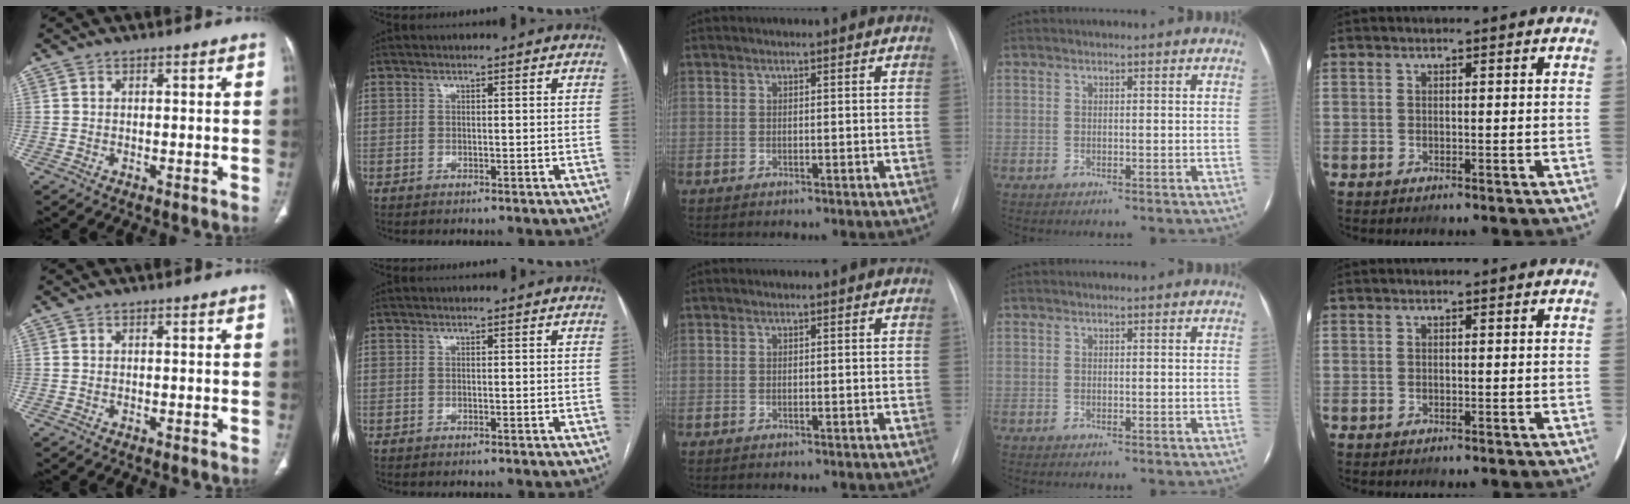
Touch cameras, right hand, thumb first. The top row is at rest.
{}